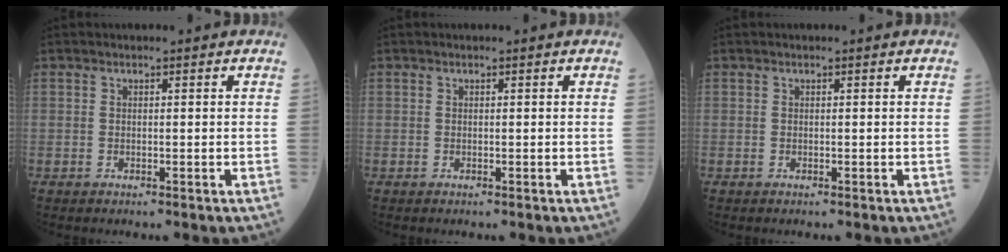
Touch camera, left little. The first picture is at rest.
{"total": 0.0}
{"total": 0.0}